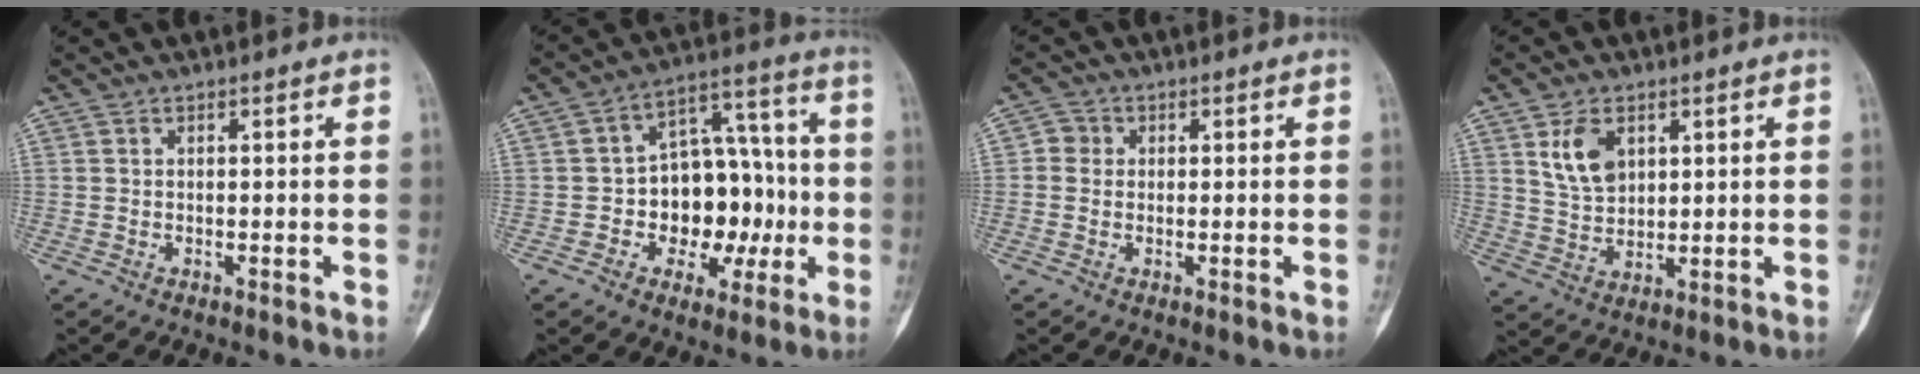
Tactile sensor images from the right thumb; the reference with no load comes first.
{"total": 15.9, "force": [-2.1, 11.1, 11.2], "torque": [-0.107, 0.046, -0.027]}
{"total": 2.6, "force": [0.2, 2.5, 0.7], "torque": [0.003, 0.006, -0.001]}
{"total": 7.3, "force": [3.1, 4.7, 4.7], "torque": [-0.073, -0.017, 0.065]}